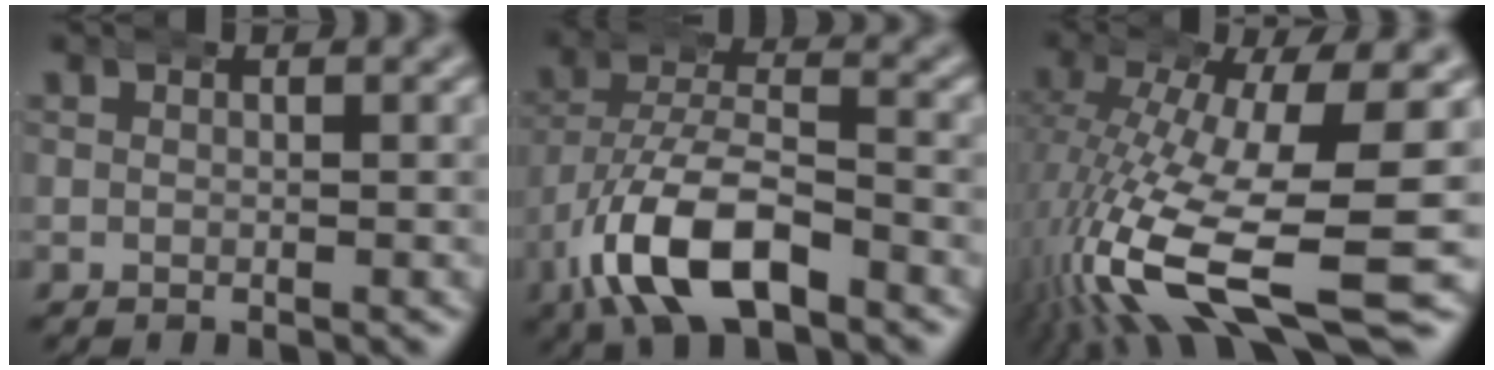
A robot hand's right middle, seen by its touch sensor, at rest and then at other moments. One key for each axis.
{"total": 8.1, "fx": -3.1, "fy": 4.2, "fz": 6.2, "tx": -0.125, "ty": -0.022, "tz": -0.046}
{"total": 11.6, "fx": -4.5, "fy": 3.9, "fz": 10.0, "tx": -0.190, "ty": -0.038, "tz": -0.052}